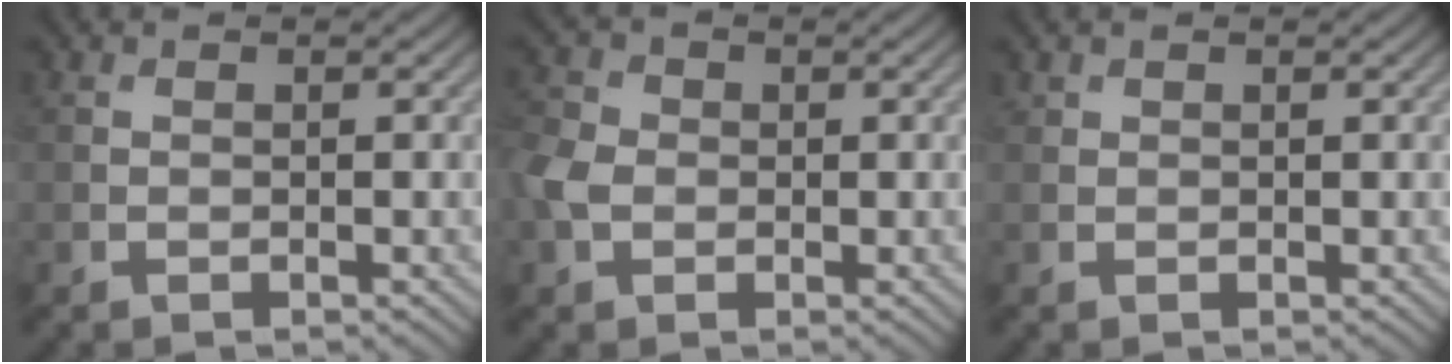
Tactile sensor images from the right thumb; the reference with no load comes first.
{"total": 4.3, "force": [-0.7, 3.4, 2.4], "torque": [-0.076, 0.004, -0.022]}
{"total": 0.5, "force": [0.5, 0.2, 0.0], "torque": [0.001, 0.000, 0.011]}